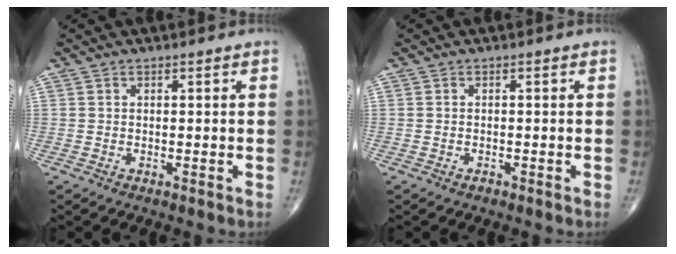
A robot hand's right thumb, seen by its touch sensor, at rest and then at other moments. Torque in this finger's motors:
{"motor_torque": [-0.10, 0.21, -0.16, 0.00, 0.01]}